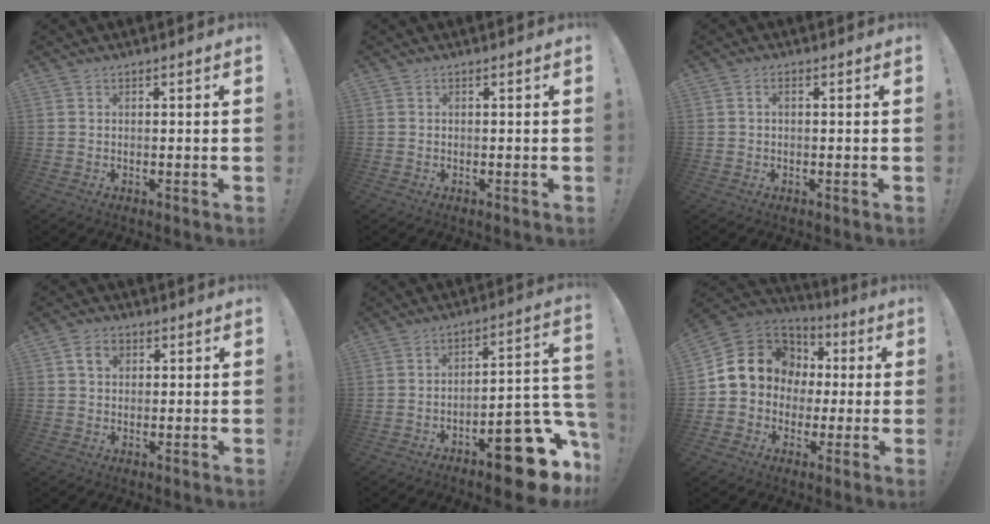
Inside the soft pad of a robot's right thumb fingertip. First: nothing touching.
{"total": 0.0}
{"total": 1.2, "force": [0.0, 0.7, 1.0], "torque": [-0.025, 0.007, 0.000]}
{"total": 4.9, "force": [1.6, 3.7, 2.7], "torque": [-0.043, 0.009, 0.030]}
{"total": 18.7, "force": [-11.5, 6.3, 13.3], "torque": [-0.127, 0.075, -0.178]}
{"total": 15.0, "force": [3.6, 13.0, 6.5], "torque": [-0.101, -0.002, 0.090]}